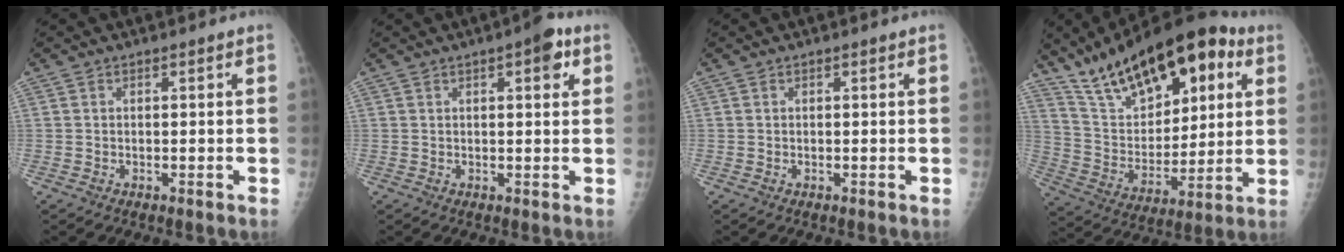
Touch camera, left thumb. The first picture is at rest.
{"total": 4.8, "force": [2.2, 1.6, 3.9], "torque": [-0.039, -0.002, 0.022]}
{"total": 0.0}
{"total": 25.0, "force": [14.0, 11.7, 17.1], "torque": [-0.238, -0.031, 0.244]}